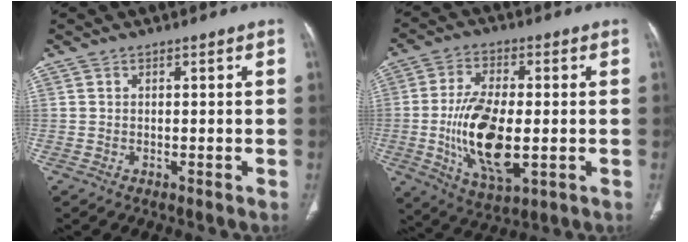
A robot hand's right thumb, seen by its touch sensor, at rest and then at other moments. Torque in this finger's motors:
{"motor_torque": [2.52, 2.47, 1.87, -0.70, 0.18]}